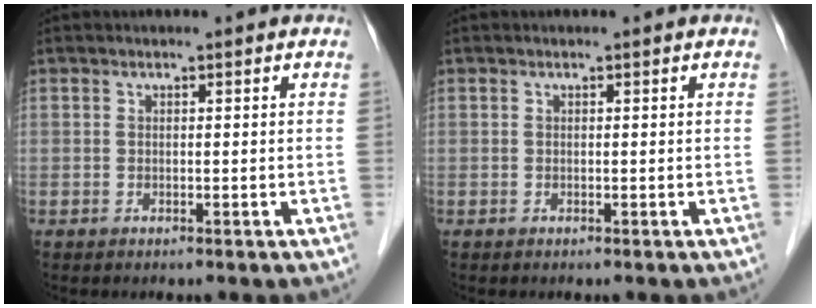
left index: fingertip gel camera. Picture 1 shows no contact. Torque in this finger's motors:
{"motor_torque": [-0.07, -0.07, 0.00, 0.00]}